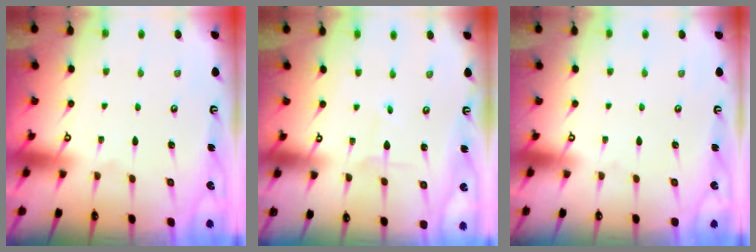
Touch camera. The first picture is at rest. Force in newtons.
{"total": 0.7, "press": 0.7, "slide": 0.0}
{"total": 0.0}